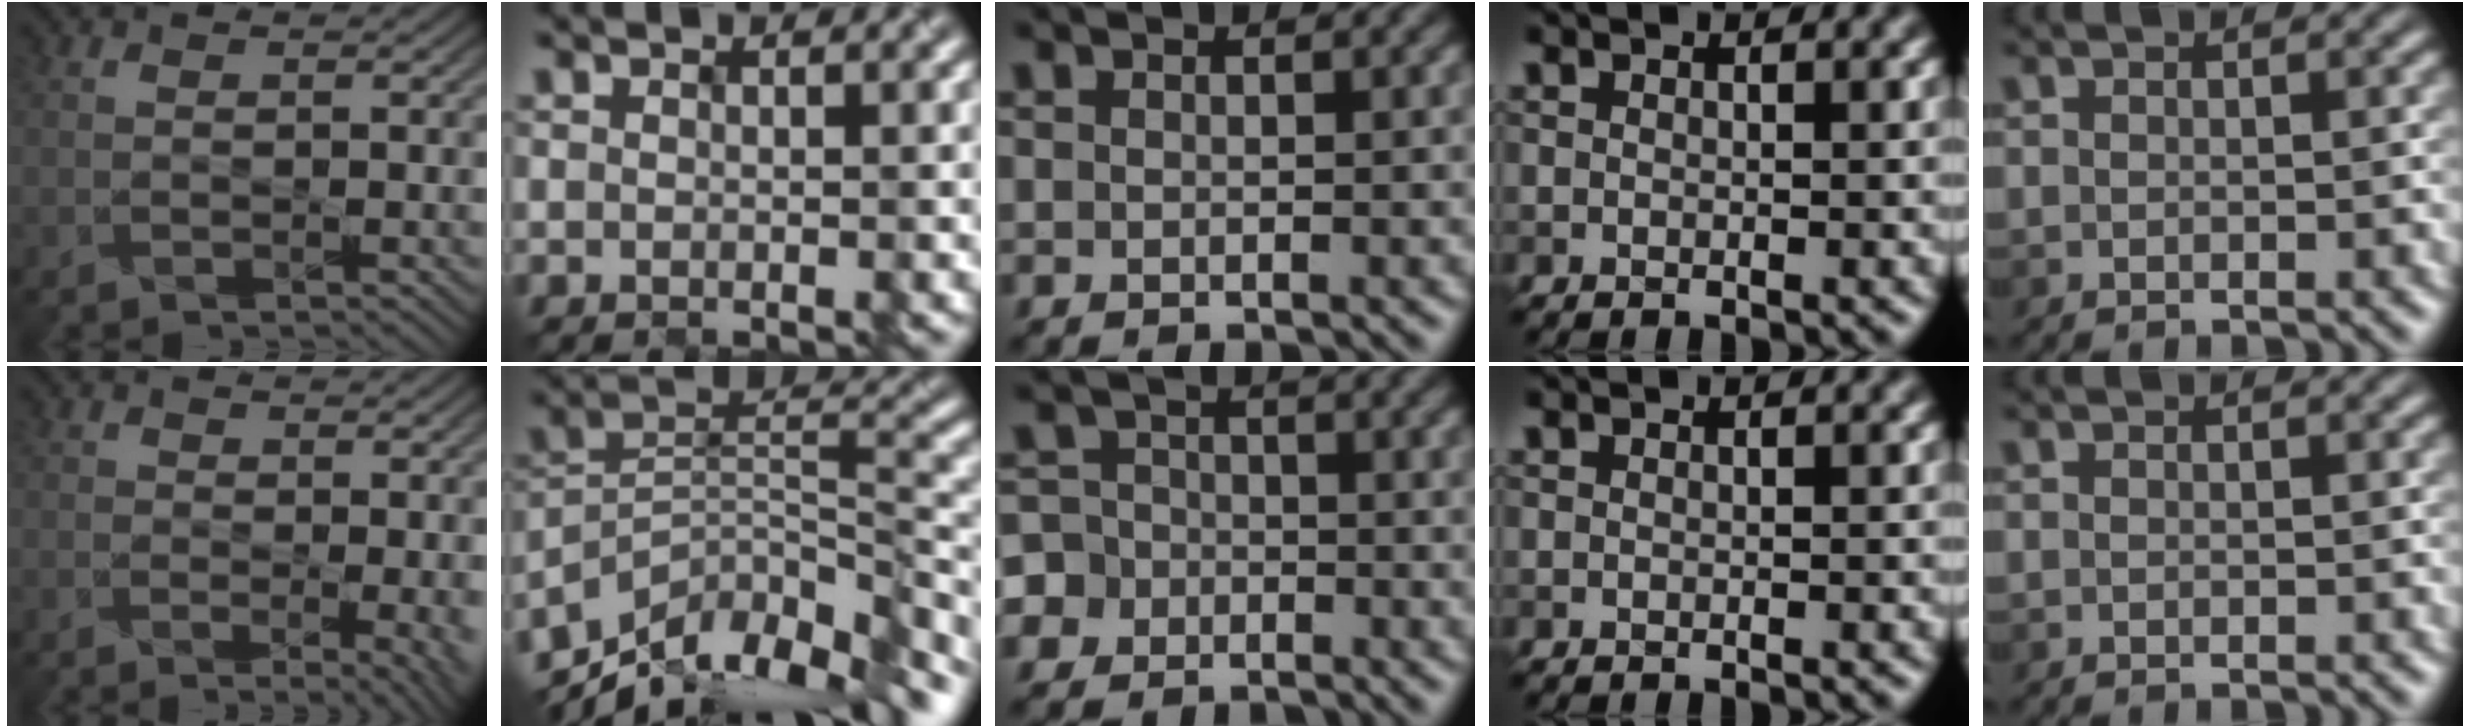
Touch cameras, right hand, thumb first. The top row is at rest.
{"thumb": {"total": 5.0, "force": [-1.0, 2.2, 4.4], "torque": [-0.051, -0.009, -0.004]}, "index": {"total": 12.7, "force": [-10.0, 5.2, 6.0], "torque": [-0.121, 0.015, -0.164]}, "middle": {"total": 5.8, "force": [-3.1, 4.9, 0.7], "torque": [-0.016, 0.011, -0.088]}}